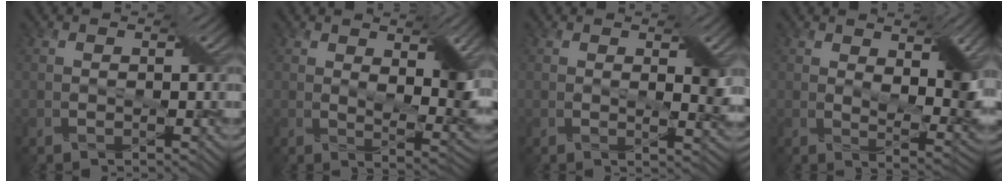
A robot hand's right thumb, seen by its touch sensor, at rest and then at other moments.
{"total": 5.8, "force": [2.5, 2.3, 4.7], "torque": [-0.074, -0.012, 0.045]}
{"total": 2.2, "force": [0.9, 0.7, 1.9], "torque": [-0.030, -0.003, 0.018]}
{"total": 6.3, "force": [2.8, 2.6, 5.0], "torque": [-0.079, -0.012, 0.051]}